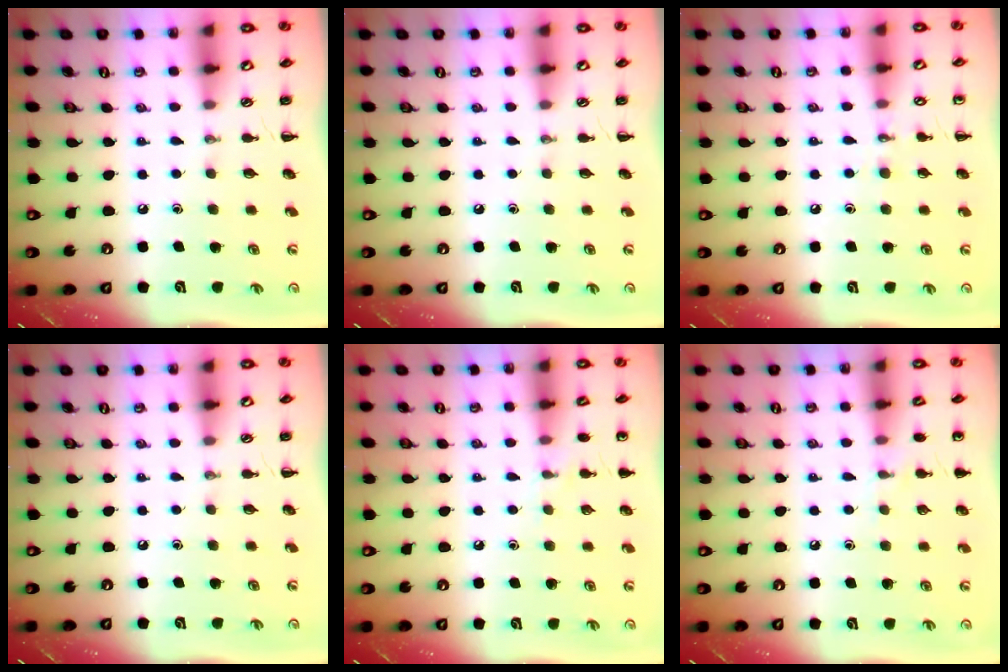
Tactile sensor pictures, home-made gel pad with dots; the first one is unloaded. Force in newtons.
{"total": 0.0}
{"total": 5.4, "press": 5.2, "slide": 1.5}
{"total": 0.0}
{"total": 4.6, "press": 4.4, "slide": 1.5}
{"total": 4.6, "press": 4.4, "slide": 1.5}